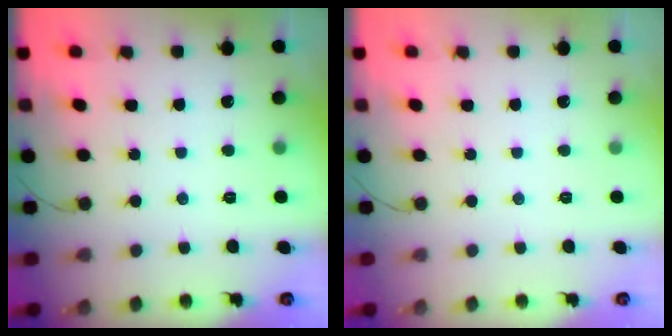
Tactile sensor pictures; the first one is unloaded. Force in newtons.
{"total": 0.0}